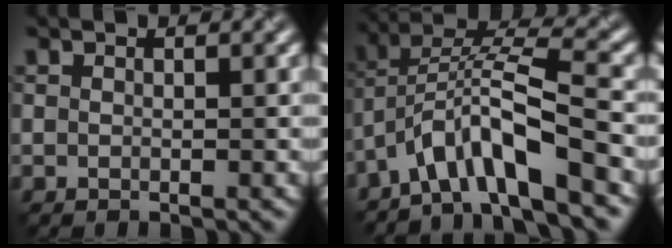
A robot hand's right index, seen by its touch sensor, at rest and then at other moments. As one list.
[{"total": 7.7, "force": [-5.3, 1.3, 5.4], "torque": [-0.092, 0.024, -0.089]}]